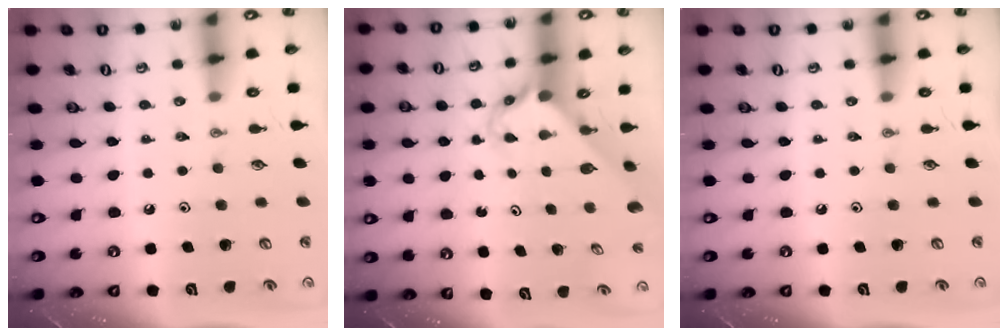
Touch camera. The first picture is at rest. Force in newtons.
{"total": 2.8, "press": 2.8, "slide": 0.2}
{"total": 0.0}